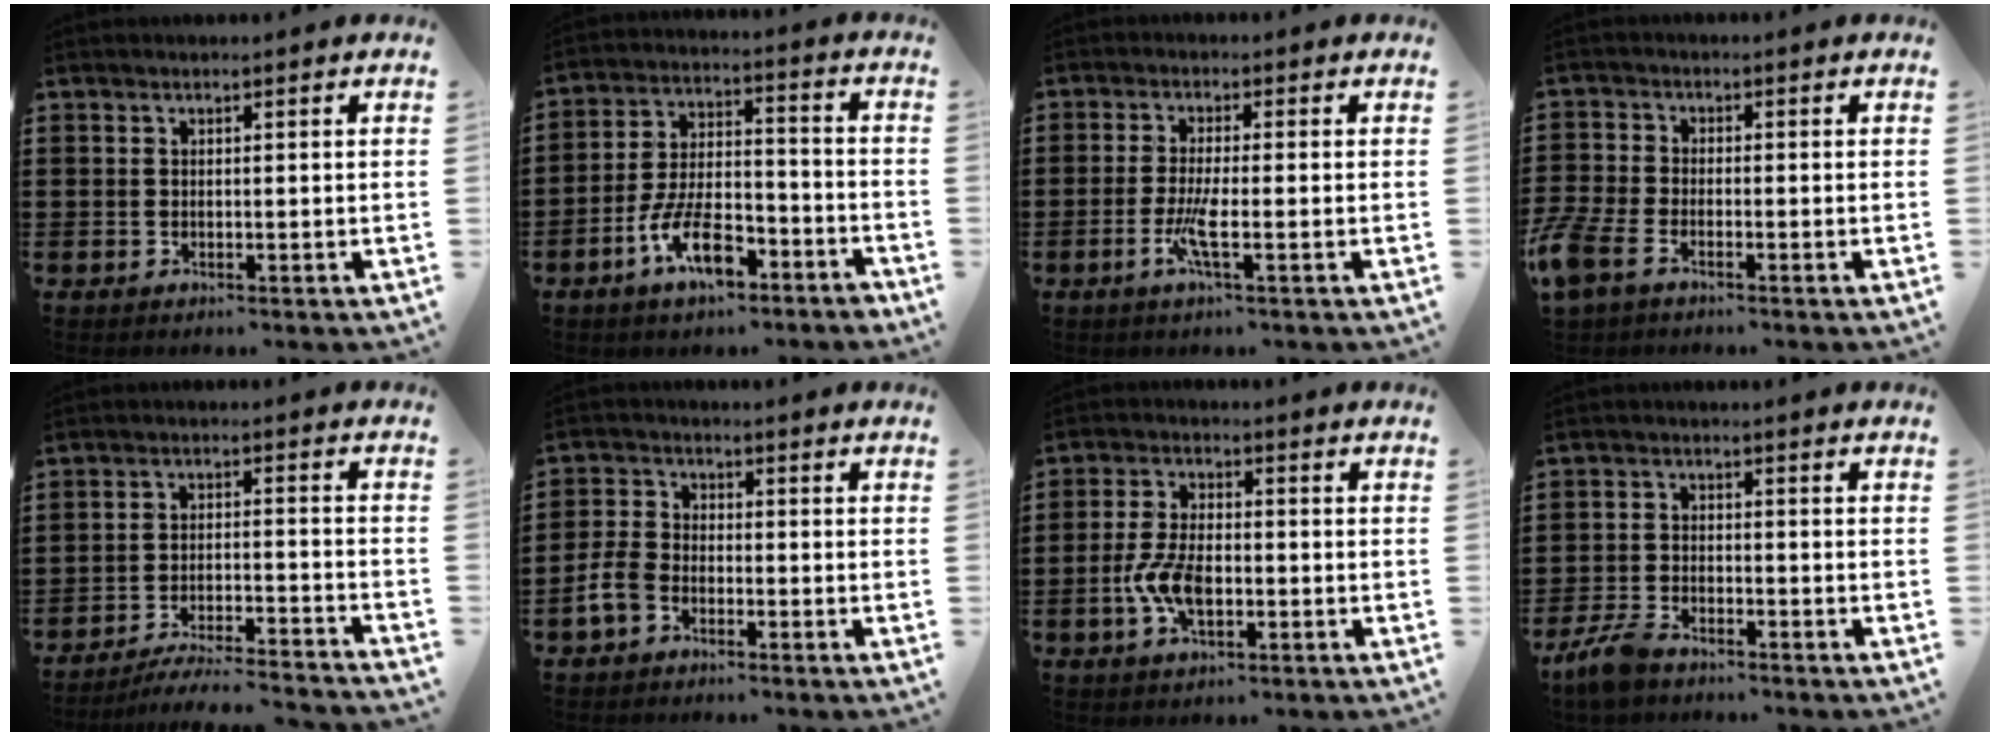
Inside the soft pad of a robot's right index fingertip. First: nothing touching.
{"total": 10.9, "force": [-6.1, 4.4, 7.9], "torque": [-0.163, 0.009, -0.111]}
{"total": 4.6, "force": [-1.6, 0.5, 4.2], "torque": [-0.092, -0.011, -0.034]}
{"total": 3.8, "force": [-2.9, 1.3, 2.0], "torque": [-0.068, -0.009, -0.065]}
{"total": 5.9, "force": [-5.6, -0.2, 1.9], "torque": [-0.039, -0.011, -0.108]}
{"total": 4.6, "force": [-2.6, 2.8, 2.5], "torque": [-0.074, 0.001, -0.057]}
{"total": 6.9, "force": [-1.8, 3.4, 5.7], "torque": [-0.132, -0.003, -0.037]}
{"total": 4.1, "force": [-3.4, 1.3, 1.9], "torque": [-0.053, 0.001, -0.069]}